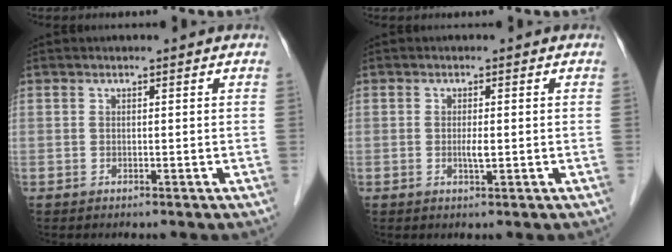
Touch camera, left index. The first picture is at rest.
{"total": 1.5, "force": [-0.3, 0.3, 1.4], "torque": [-0.028, -0.005, -0.006]}